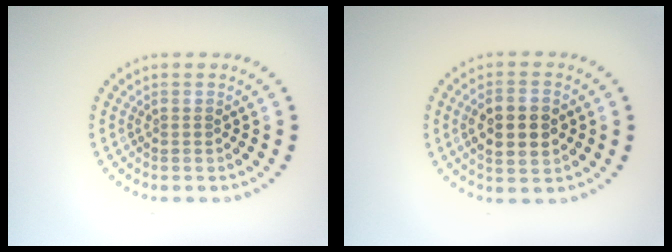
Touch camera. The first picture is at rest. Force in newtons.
{"total": 4.1, "press": 4.0, "slide": 0.4}